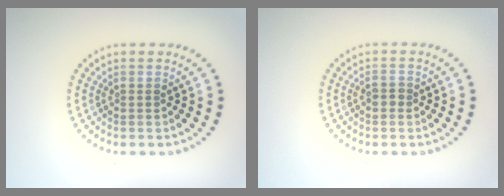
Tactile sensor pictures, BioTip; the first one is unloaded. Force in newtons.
{"total": 1.2, "press": 1.1, "slide": 0.2}